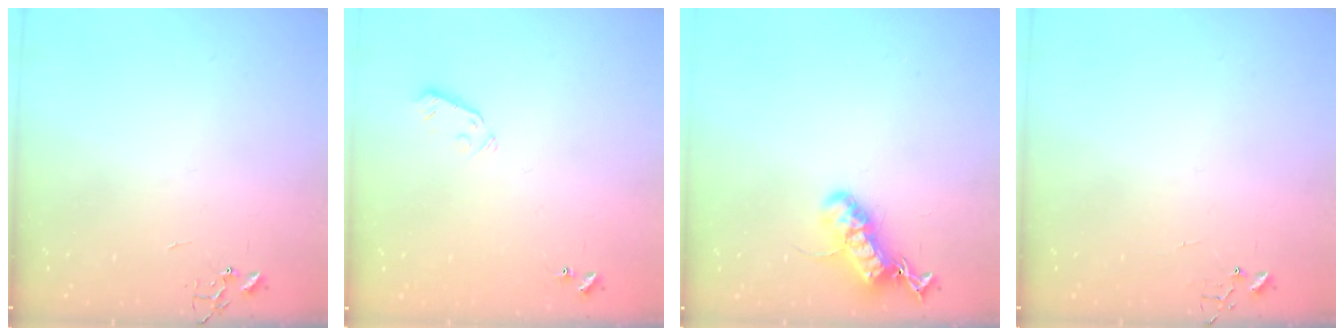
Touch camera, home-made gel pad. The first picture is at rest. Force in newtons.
{"total": 3.1, "press": 3.0, "slide": 0.9}
{"total": 16.7, "press": 16.6, "slide": 1.2}
{"total": 4.2, "press": 4.2, "slide": 0.3}